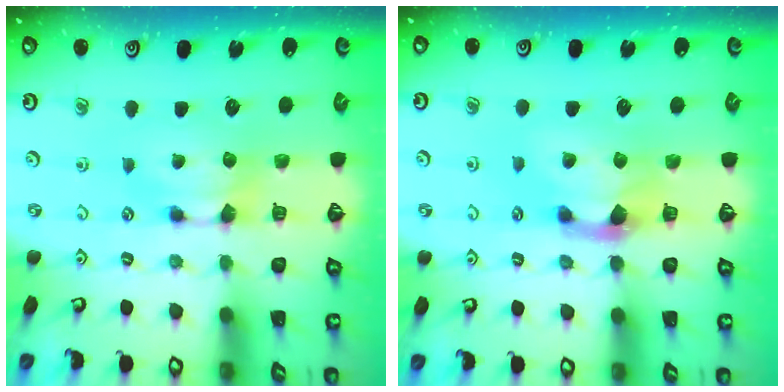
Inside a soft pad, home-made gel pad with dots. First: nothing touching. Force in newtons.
{"total": 2.6, "press": 2.0, "slide": 1.7}